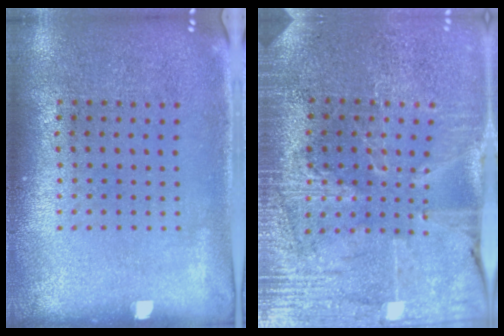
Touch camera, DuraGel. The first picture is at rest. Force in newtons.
{"total": 3.4, "press": 3.3, "slide": 0.7}